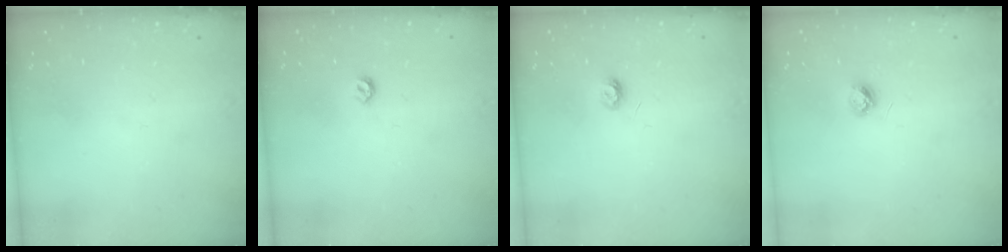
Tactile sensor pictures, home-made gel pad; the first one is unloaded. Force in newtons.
{"total": 4.2, "press": 4.2, "slide": 0.7}
{"total": 4.6, "press": 4.6, "slide": 0.5}
{"total": 3.7, "press": 3.7, "slide": 0.4}